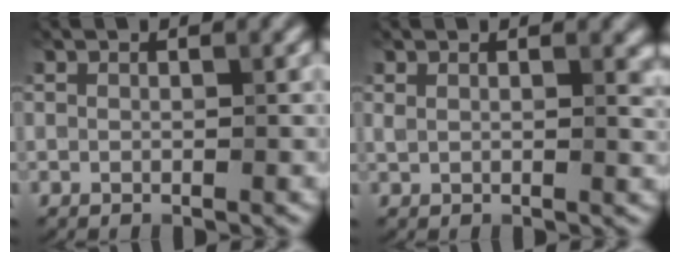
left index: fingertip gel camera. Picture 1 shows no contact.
{"total": 2.3, "force": [1.2, 1.0, 1.7], "torque": [-0.028, -0.001, 0.023]}